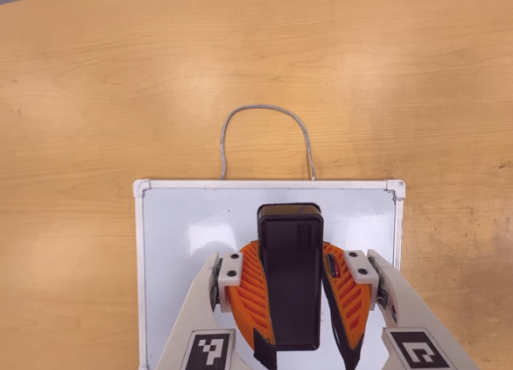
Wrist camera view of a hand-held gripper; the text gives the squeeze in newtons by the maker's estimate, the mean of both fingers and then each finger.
{"total": 11.1, "left": 9.5, "right": 12.6}